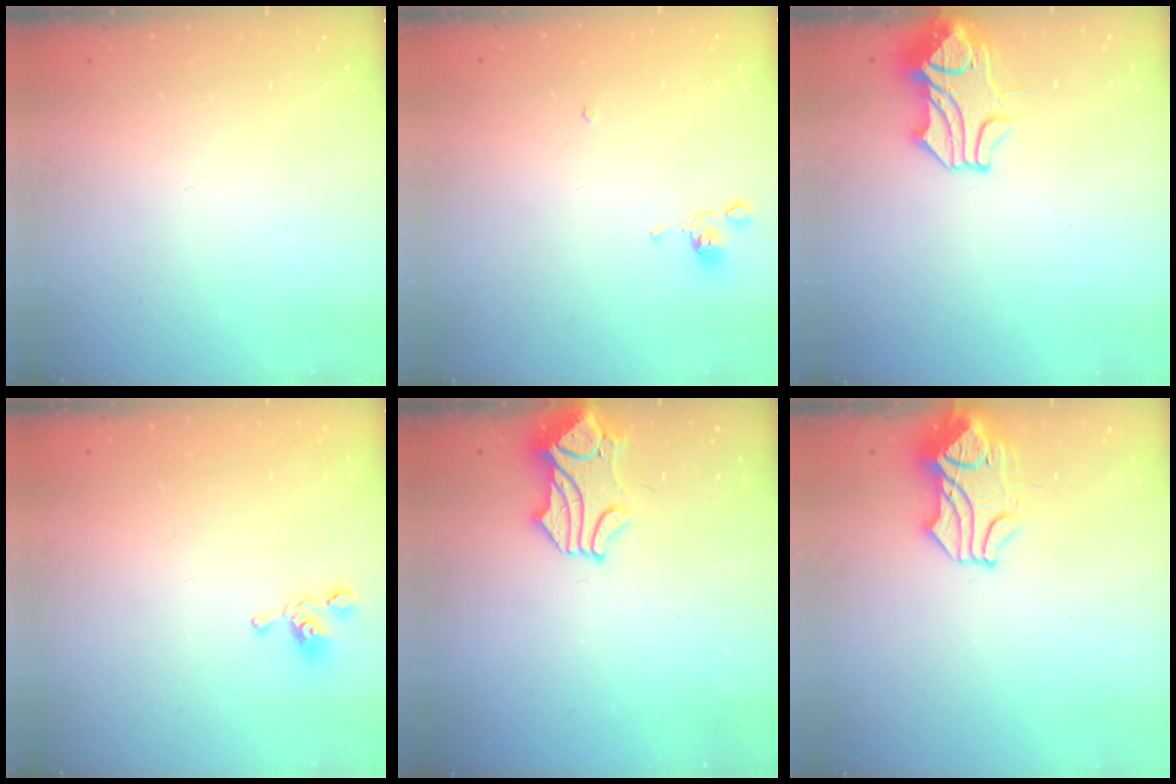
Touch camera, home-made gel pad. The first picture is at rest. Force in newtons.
{"total": 0.7, "press": 0.6, "slide": 0.3}
{"total": 2.4, "press": 2.1, "slide": 1.1}
{"total": 3.4, "press": 3.3, "slide": 0.7}
{"total": 1.7, "press": 1.4, "slide": 1.0}
{"total": 1.7, "press": 1.2, "slide": 1.3}